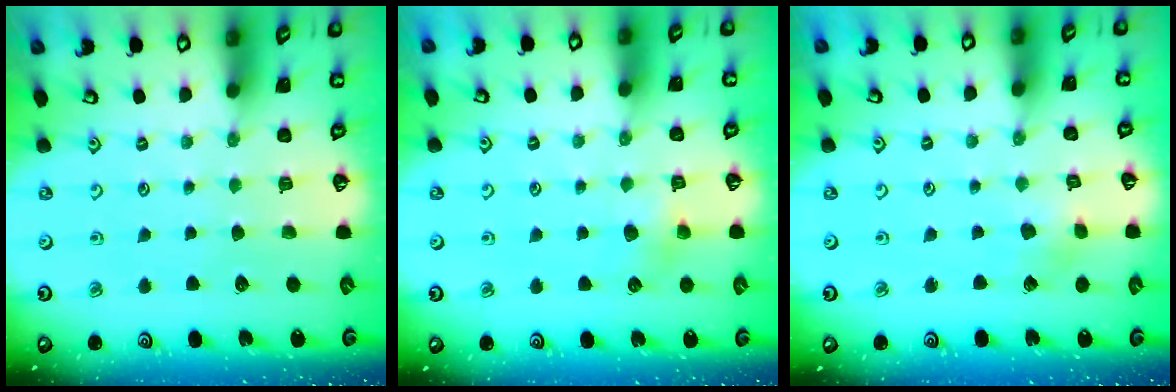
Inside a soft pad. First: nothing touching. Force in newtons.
{"total": 5.3, "press": 5.3, "slide": 0.6}
{"total": 3.0, "press": 3.0, "slide": 0.4}